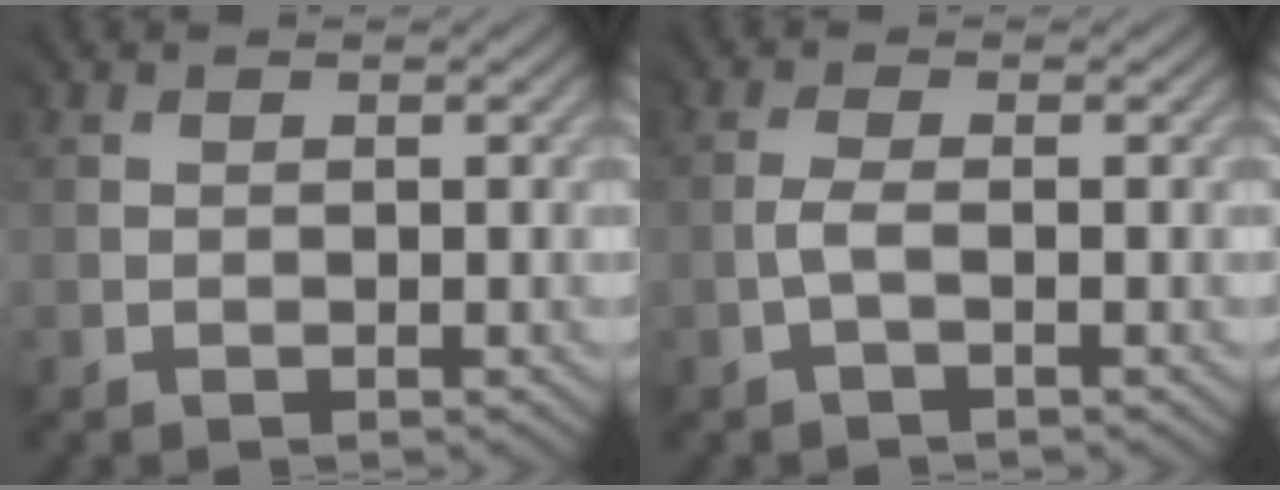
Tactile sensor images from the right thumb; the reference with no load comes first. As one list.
[{"total": 1.1, "force": [-0.8, -0.3, 0.7], "torque": [-0.025, 0.003, -0.019]}]